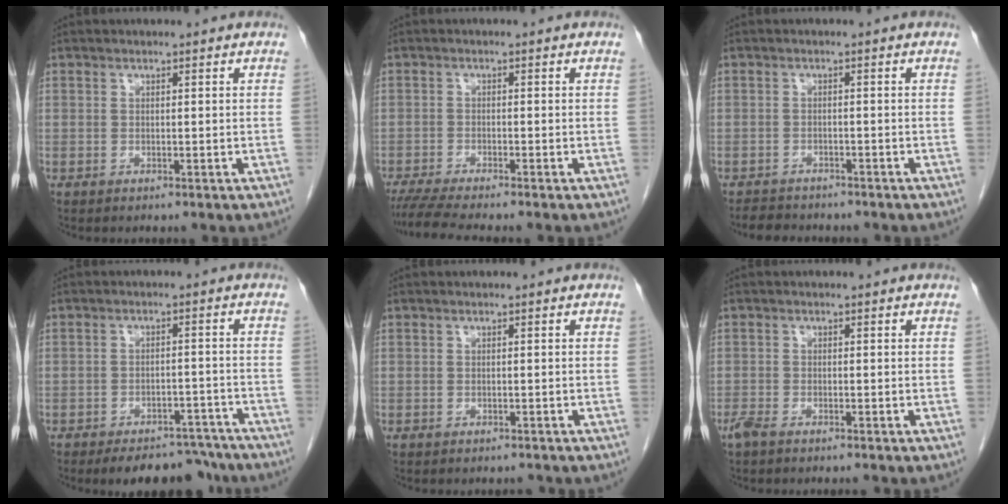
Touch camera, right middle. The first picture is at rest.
{"total": 6.0, "force": [-5.2, -0.6, 2.9], "torque": [-0.045, -0.019, -0.088]}
{"total": 4.3, "force": [-3.9, 1.5, 0.8], "torque": [-0.016, -0.007, -0.058]}
{"total": 10.4, "force": [-9.1, 4.0, 3.2], "torque": [-0.026, 0.011, -0.117]}
{"total": 1.2, "force": [-1.1, 0.5, 0.1], "torque": [-0.003, 0.001, -0.015]}
{"total": 2.7, "force": [-2.2, 0.6, 1.5], "torque": [-0.028, -0.005, -0.038]}